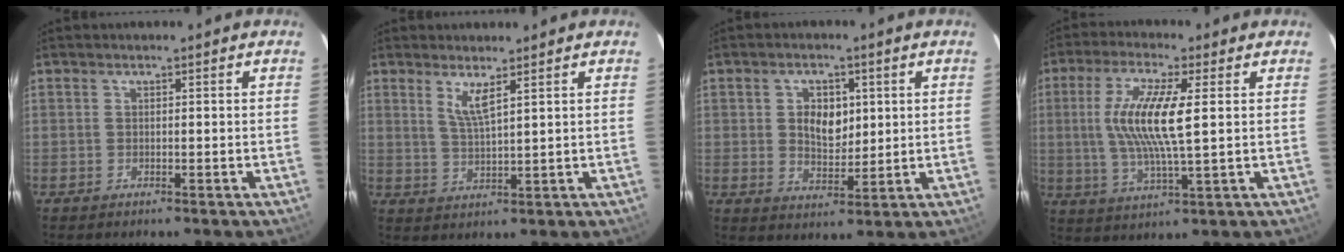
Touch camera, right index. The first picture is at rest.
{"total": 4.0, "force": [2.3, 0.2, 3.3], "torque": [-0.066, -0.010, 0.044]}
{"total": 6.5, "force": [1.3, 4.4, 4.6], "torque": [-0.077, 0.006, 0.028]}
{"total": 12.1, "force": [1.6, 1.8, 11.8], "torque": [-0.233, -0.001, 0.032]}